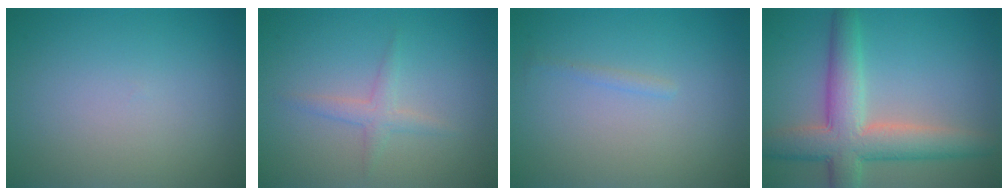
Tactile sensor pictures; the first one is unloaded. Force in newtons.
{"total": 1.5, "press": 1.5, "slide": 0.1}
{"total": 0.6, "press": 0.6, "slide": 0.0}
{"total": 6.9, "press": 6.9, "slide": 0.3}